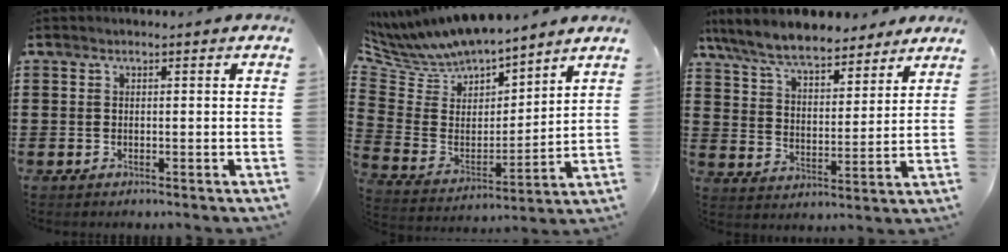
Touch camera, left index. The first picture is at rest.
{"total": 7.4, "force": [7.1, 2.1, 0.6], "torque": [-0.064, -0.057, 0.123]}
{"total": 8.6, "force": [7.8, 1.5, 3.3], "torque": [-0.096, -0.032, 0.141]}